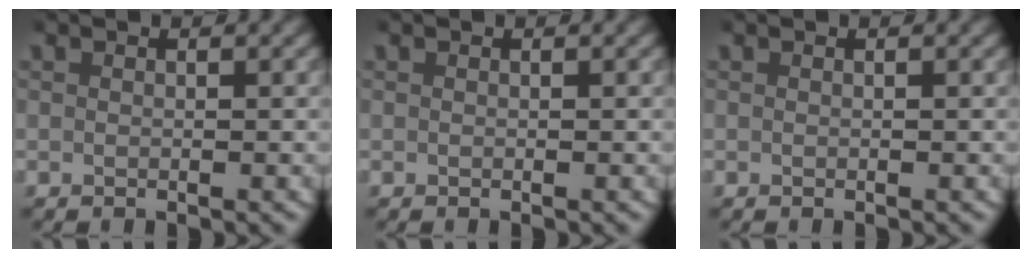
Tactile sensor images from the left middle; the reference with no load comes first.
{"total": 0.0}
{"total": 0.0}